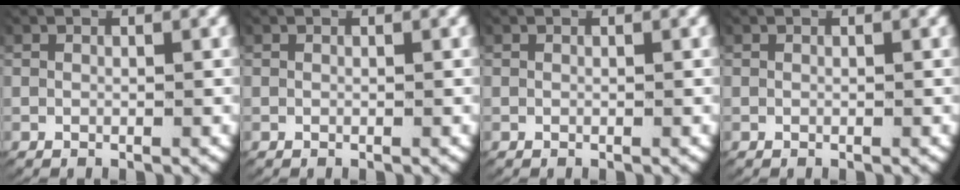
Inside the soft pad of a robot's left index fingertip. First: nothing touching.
{"total": 0.0}
{"total": 0.0}
{"total": 0.0}